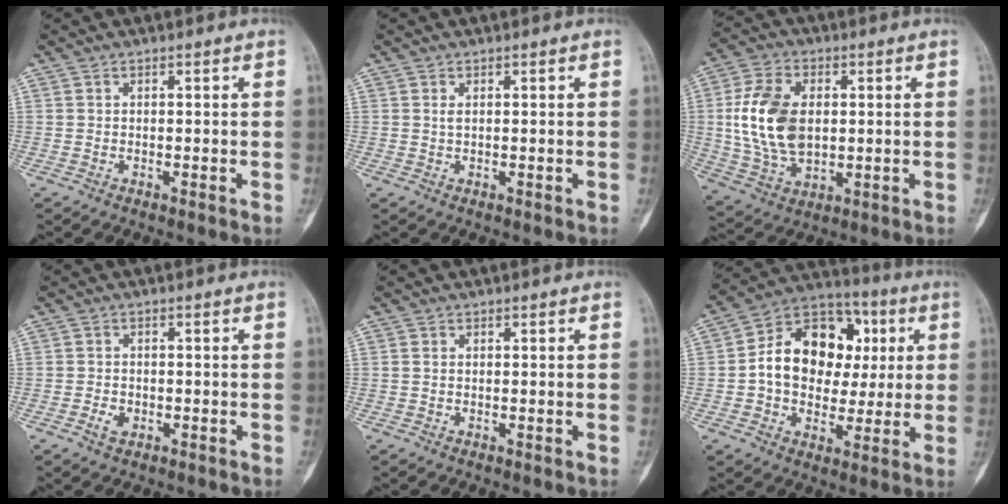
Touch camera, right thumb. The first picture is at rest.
{"total": 0.8, "force": [0.3, 0.3, 0.7], "torque": [-0.016, 0.002, 0.008]}
{"total": 15.1, "force": [1.3, 9.7, 11.5], "torque": [-0.212, -0.003, 0.032]}
{"total": 2.3, "force": [-1.0, 1.6, 1.4], "torque": [-0.023, 0.004, -0.015]}
{"total": 0.7, "force": [0.1, 0.4, 0.5], "torque": [-0.014, 0.003, 0.005]}
{"total": 18.4, "force": [2.0, 13.9, 11.9], "torque": [-0.146, 0.027, 0.029]}